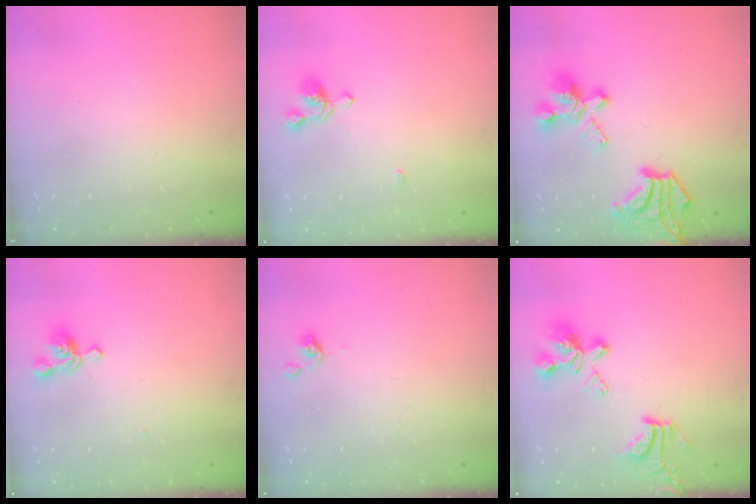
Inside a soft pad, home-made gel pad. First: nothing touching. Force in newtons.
{"total": 1.0, "press": 0.9, "slide": 0.5}
{"total": 13.3, "press": 12.9, "slide": 3.3}
{"total": 2.7, "press": 2.6, "slide": 0.6}
{"total": 0.0}
{"total": 11.8, "press": 11.5, "slide": 2.5}